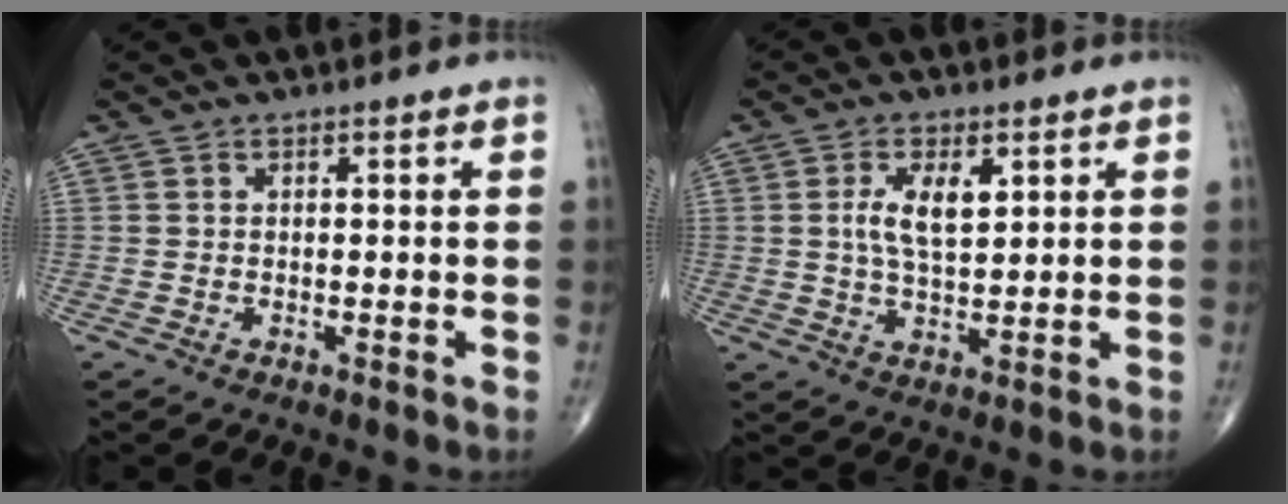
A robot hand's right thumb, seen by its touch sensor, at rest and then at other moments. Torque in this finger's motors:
{"motor_torque": [0.02, 0.02, 0.46, 0.02, 0.12]}